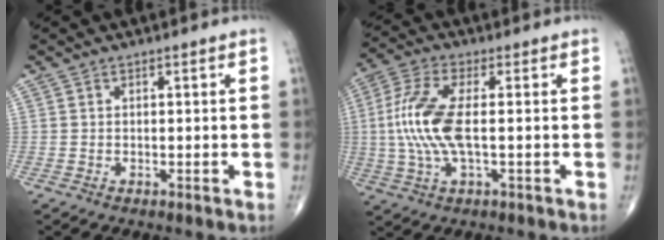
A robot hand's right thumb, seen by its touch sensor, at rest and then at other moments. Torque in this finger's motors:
{"motor_torque": [1.00, 1.83, 1.29, -0.49, 0.54]}